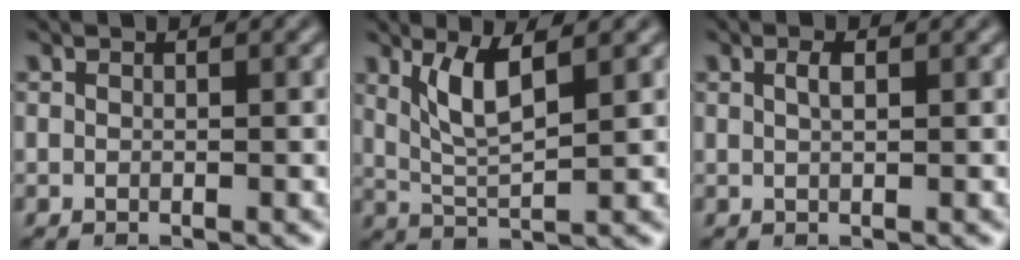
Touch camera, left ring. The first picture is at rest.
{"total": 3.7, "force": [1.7, 0.8, 3.2], "torque": [-0.070, -0.007, 0.040]}
{"total": 1.1, "force": [0.4, 0.3, 0.9], "torque": [-0.019, 0.003, 0.008]}